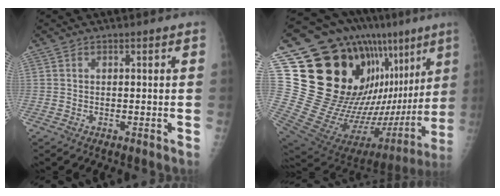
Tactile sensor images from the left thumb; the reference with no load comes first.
{"total": 34.2, "force": [14.4, 12.1, 28.6], "torque": [-0.404, -0.031, 0.264]}